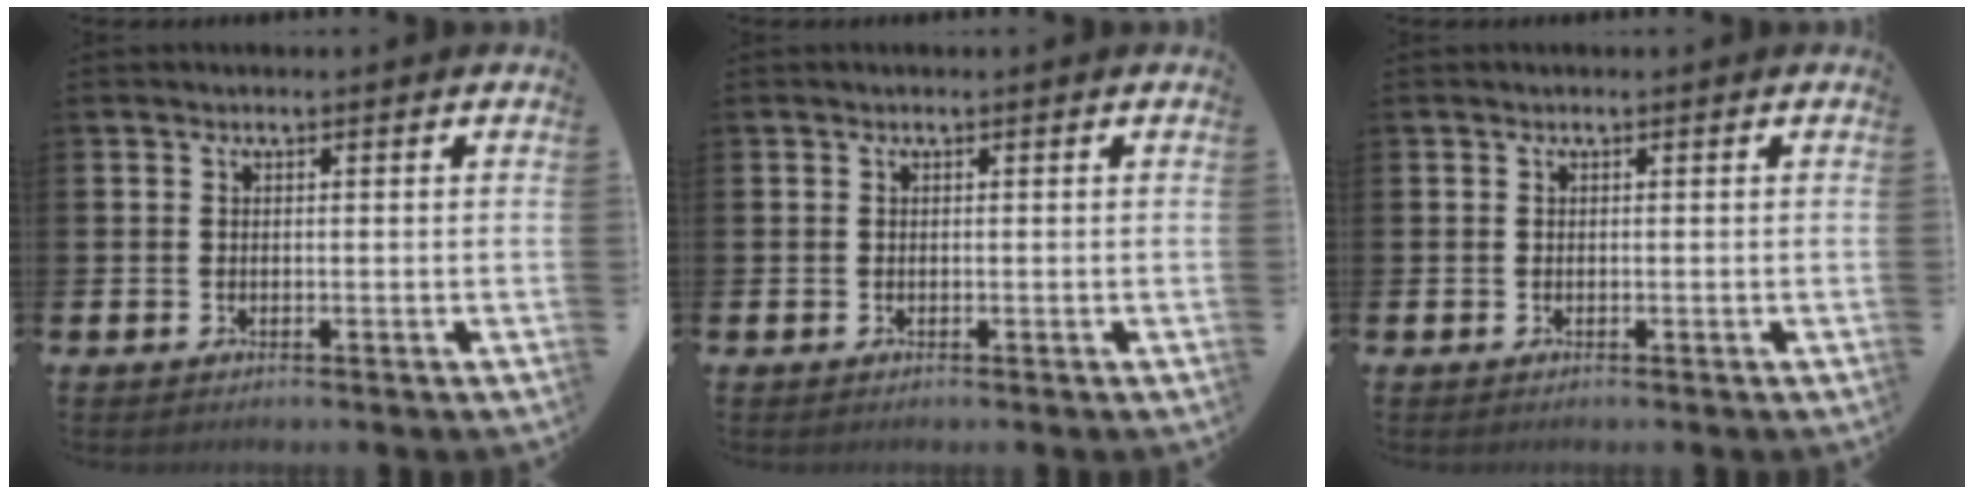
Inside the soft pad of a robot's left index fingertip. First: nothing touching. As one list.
[{"total": 0.0}, {"total": 0.0}]